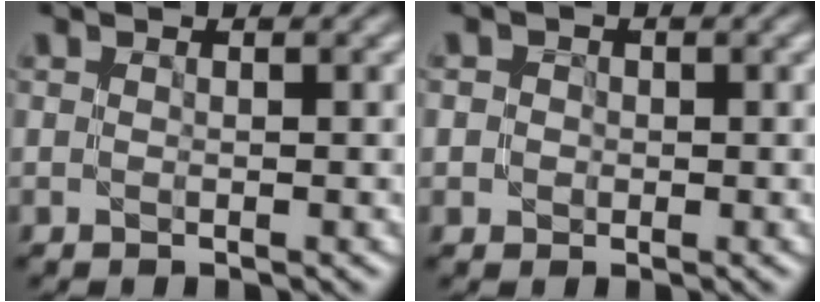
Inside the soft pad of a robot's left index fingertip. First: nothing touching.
{"total": 1.9, "force": [0.4, 1.7, 0.8], "torque": [0.002, 0.012, -0.009]}